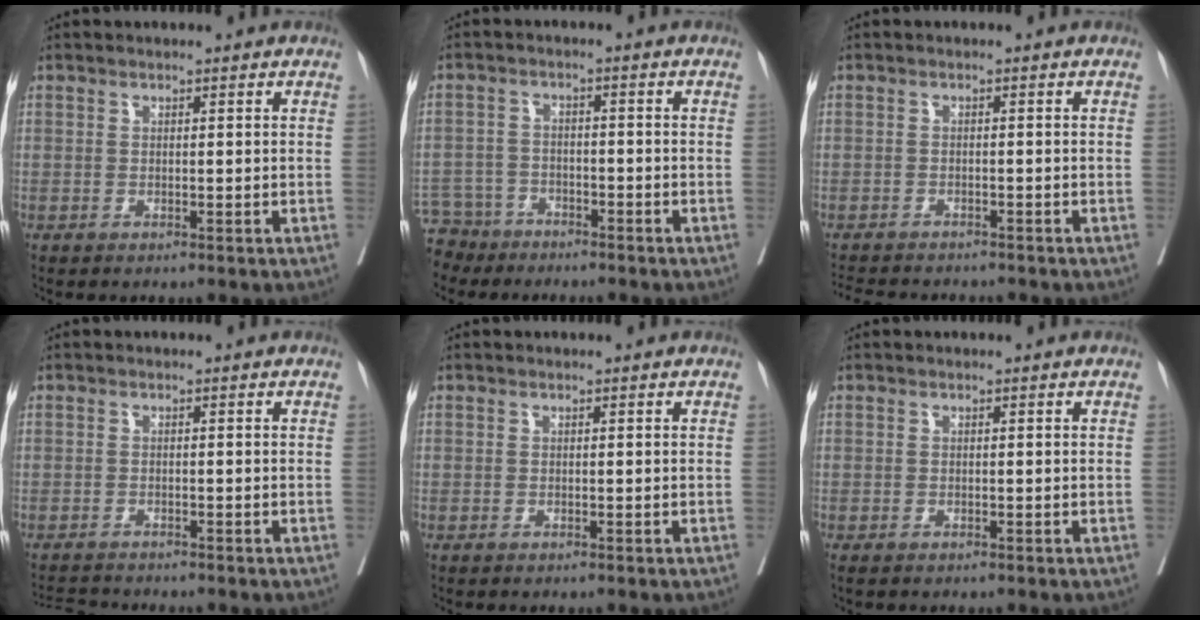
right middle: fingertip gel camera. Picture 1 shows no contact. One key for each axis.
{"total": 6.4, "fx": -5.7, "fy": 3.0, "fz": -0.3, "tx": 0.000, "ty": -0.006, "tz": -0.105}
{"total": 7.4, "fx": -6.9, "fy": 1.6, "fz": 2.4, "tx": -0.034, "ty": -0.007, "tz": -0.098}
{"total": 2.2, "fx": -2.2, "fy": -0.1, "fz": -0.3, "tx": 0.008, "ty": -0.014, "tz": -0.039}
{"total": 0.0}
{"total": 0.0}